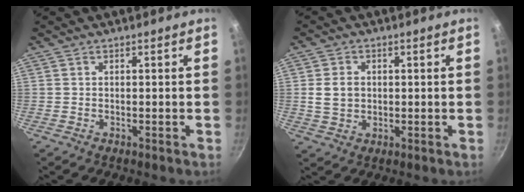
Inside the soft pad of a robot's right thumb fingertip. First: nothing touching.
{"total": 4.9, "force": [0.4, 4.0, 2.9], "torque": [-0.041, 0.003, 0.009]}